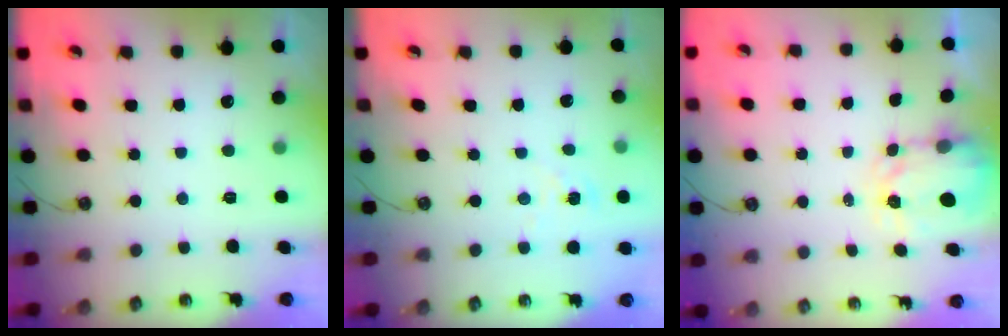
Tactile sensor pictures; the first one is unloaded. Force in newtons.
{"total": 1.0, "press": 1.0, "slide": 0.2}
{"total": 3.5, "press": 3.5, "slide": 0.4}